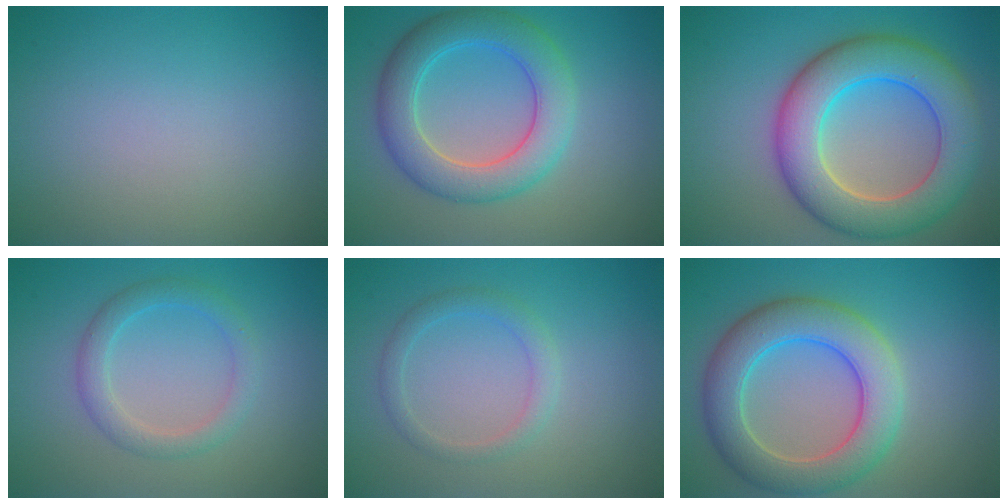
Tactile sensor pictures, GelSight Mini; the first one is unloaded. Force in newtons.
{"total": 6.1, "press": 6.1, "slide": 0.2}
{"total": 9.4, "press": 9.4, "slide": 0.4}
{"total": 2.7, "press": 2.6, "slide": 0.1}
{"total": 2.0, "press": 2.0, "slide": 0.3}
{"total": 7.1, "press": 7.1, "slide": 0.3}